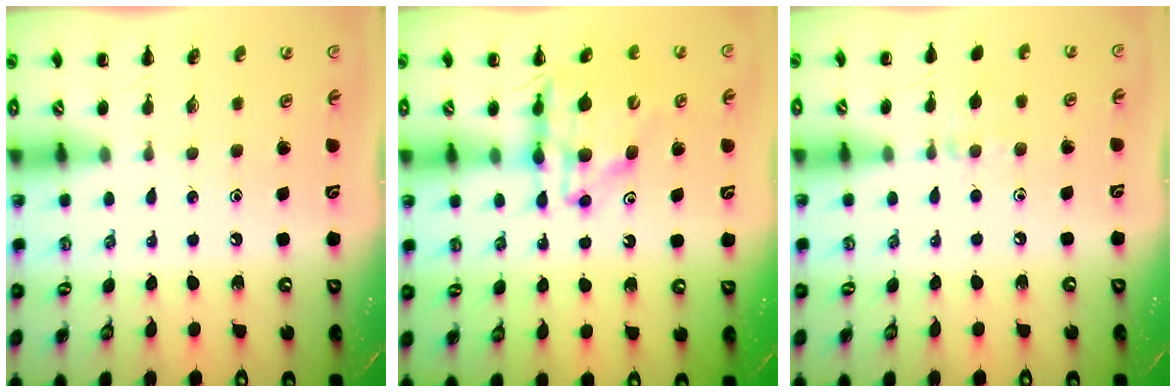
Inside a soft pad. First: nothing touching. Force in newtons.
{"total": 13.0, "press": 12.5, "slide": 3.7}
{"total": 7.1, "press": 6.6, "slide": 2.7}